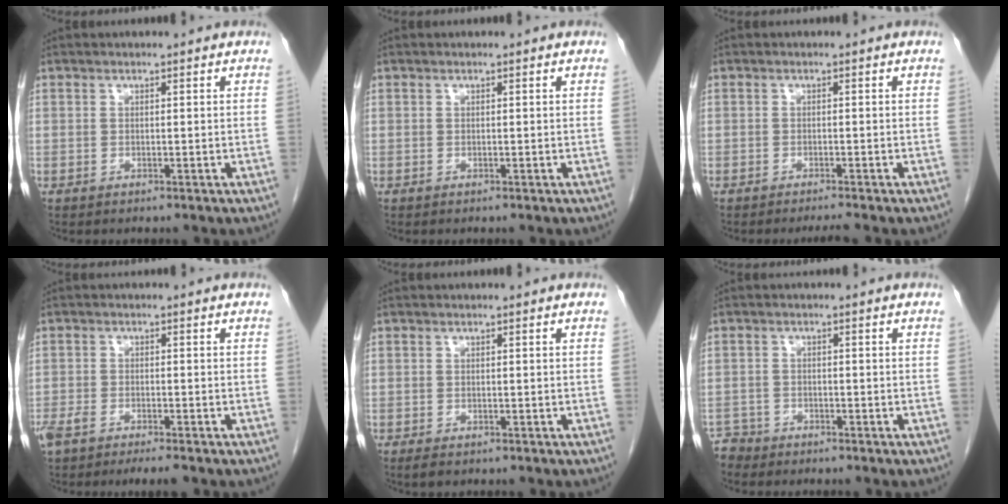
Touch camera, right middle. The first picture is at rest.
{"total": 0.0}
{"total": 1.6, "force": [-1.4, -0.6, 0.5], "torque": [-0.009, -0.005, -0.023]}
{"total": 6.0, "force": [-4.4, 1.3, 3.7], "torque": [-0.066, -0.006, -0.073]}
{"total": 1.4, "force": [-1.0, 0.6, 0.8], "torque": [-0.019, -0.002, -0.013]}
{"total": 2.3, "force": [-2.1, 0.6, -0.8], "torque": [0.014, -0.003, -0.043]}